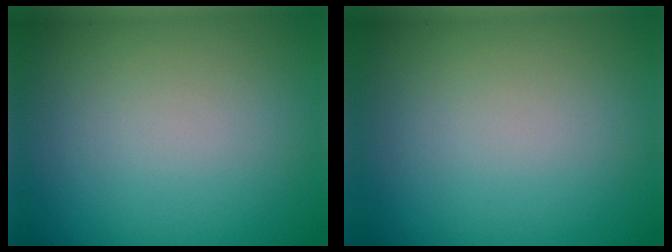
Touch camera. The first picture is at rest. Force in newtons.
{"total": 0.0}